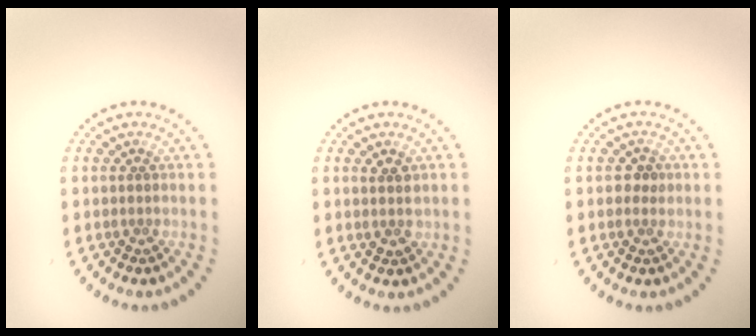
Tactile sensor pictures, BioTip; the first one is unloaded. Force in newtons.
{"total": 1.7, "press": 1.6, "slide": 0.6}
{"total": 1.3, "press": 1.2, "slide": 0.3}